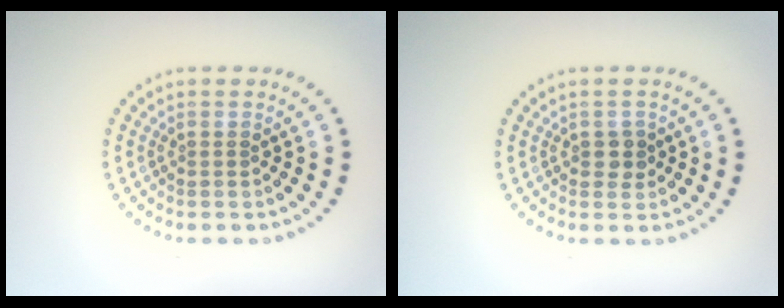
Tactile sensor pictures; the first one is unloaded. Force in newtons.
{"total": 1.3, "press": 1.3, "slide": 0.3}